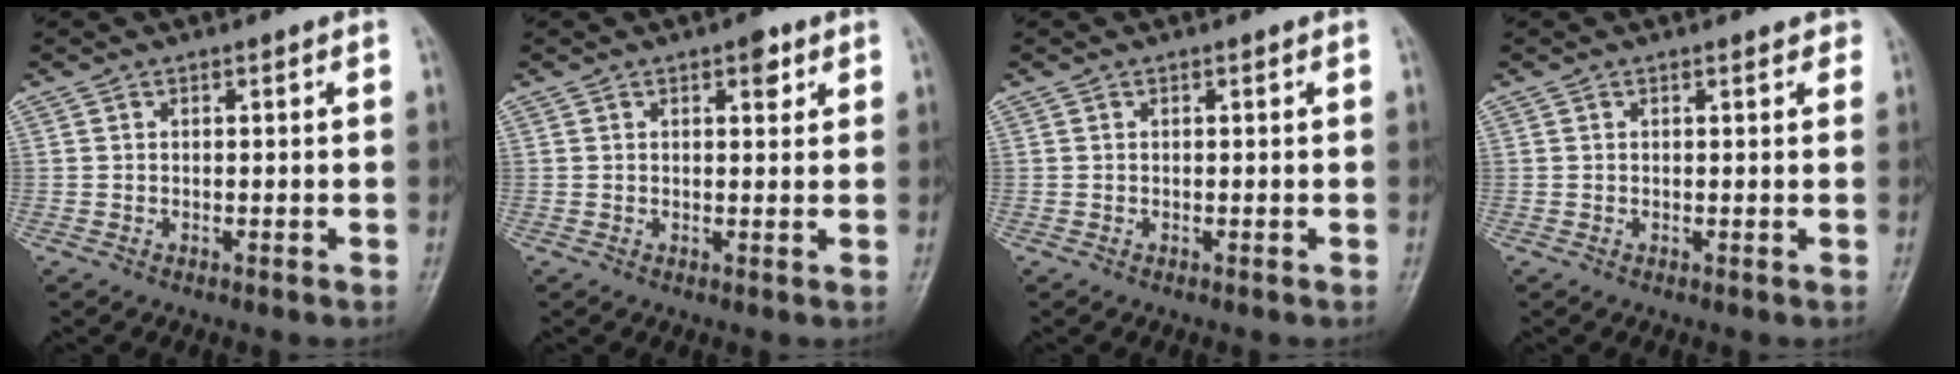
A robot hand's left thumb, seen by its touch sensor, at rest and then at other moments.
{"total": 2.9, "force": [1.6, 1.4, 2.0], "torque": [-0.015, -0.005, 0.020]}
{"total": 0.0}
{"total": 1.2, "force": [0.9, 0.6, 0.5], "torque": [-0.002, -0.003, 0.006]}